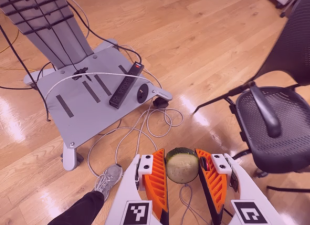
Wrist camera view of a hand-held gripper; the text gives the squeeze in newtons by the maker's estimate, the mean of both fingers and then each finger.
{"total": 8.0, "left": 7.9, "right": 8.2}